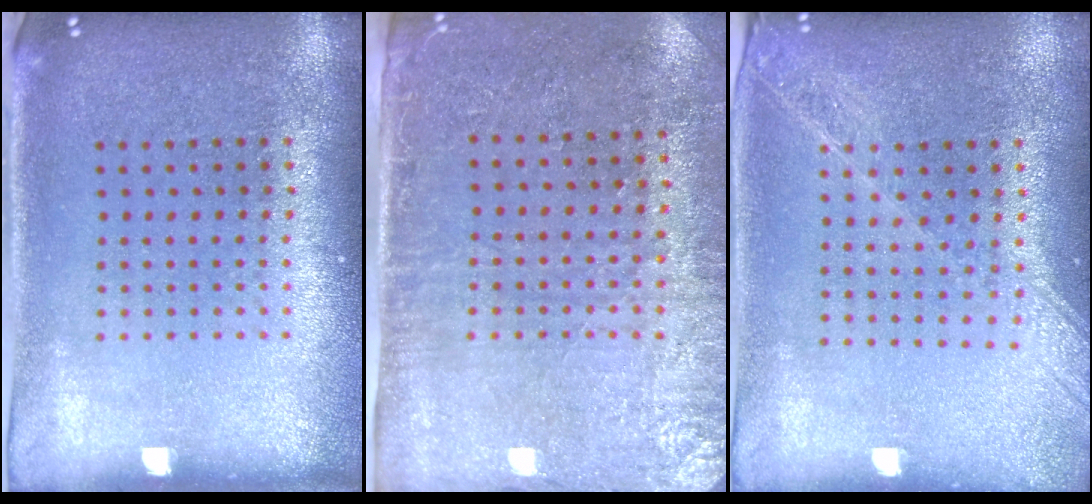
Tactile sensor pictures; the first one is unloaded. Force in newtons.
{"total": 3.0, "press": 2.6, "slide": 1.4}
{"total": 1.7, "press": 1.5, "slide": 0.8}